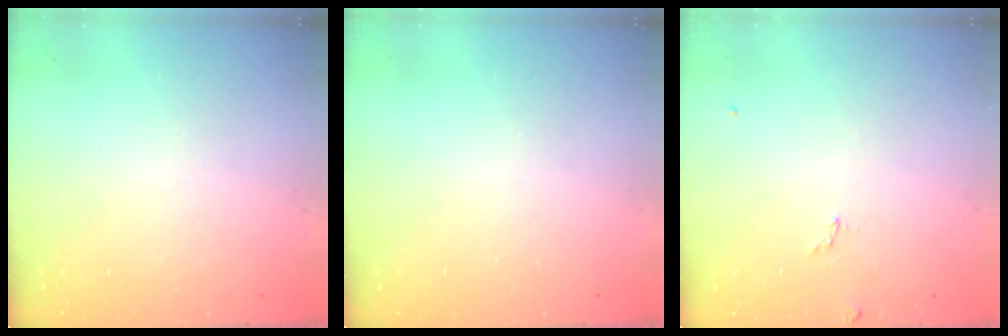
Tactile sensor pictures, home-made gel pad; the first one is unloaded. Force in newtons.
{"total": 0.0}
{"total": 3.0, "press": 2.9, "slide": 0.4}